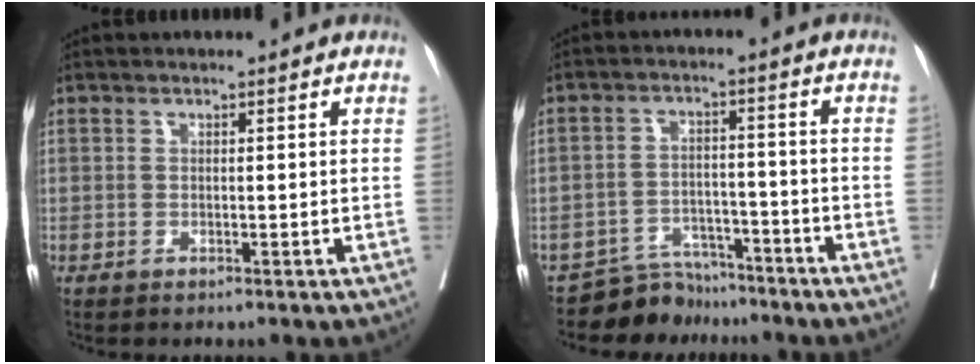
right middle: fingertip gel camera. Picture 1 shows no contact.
{"total": 5.6, "force": [-5.2, 1.9, -0.7], "torque": [0.013, 0.013, -0.087]}